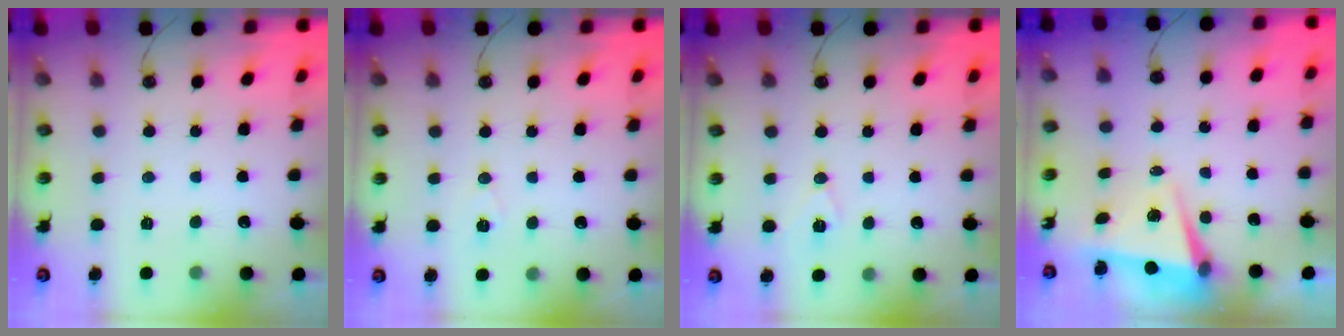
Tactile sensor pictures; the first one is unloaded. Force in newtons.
{"total": 6.5, "press": 4.7, "slide": 4.6}
{"total": 6.8, "press": 5.7, "slide": 3.7}
{"total": 6.4, "press": 6.1, "slide": 2.0}